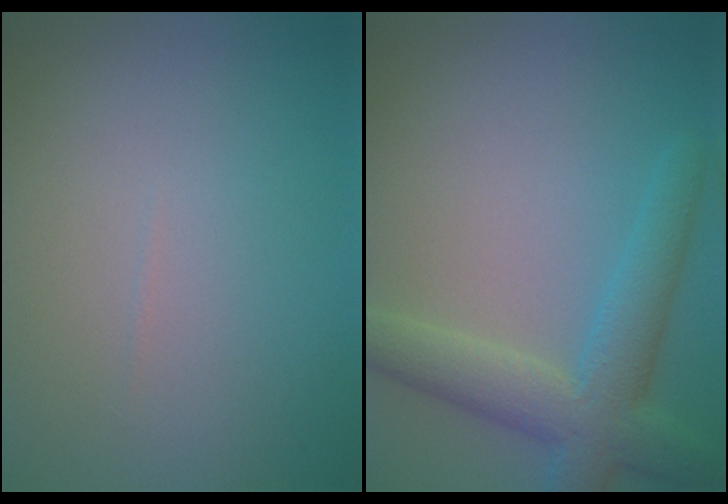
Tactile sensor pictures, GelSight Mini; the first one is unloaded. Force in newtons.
{"total": 5.5, "press": 5.5, "slide": 0.3}